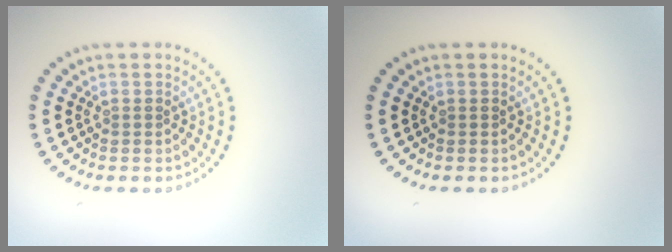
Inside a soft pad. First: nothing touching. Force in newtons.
{"total": 0.0}